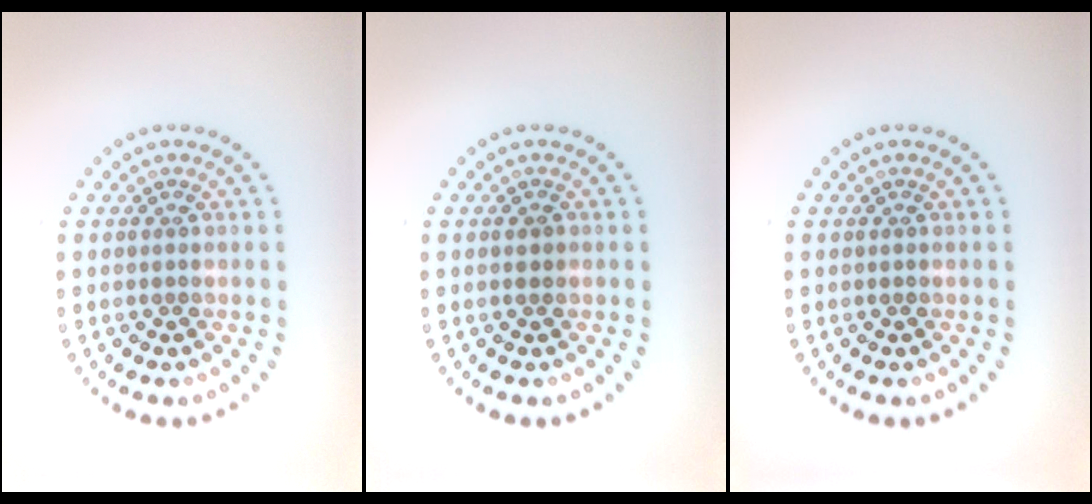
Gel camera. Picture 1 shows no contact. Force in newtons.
{"total": 0.7, "press": 0.7, "slide": 0.2}
{"total": 0.0}